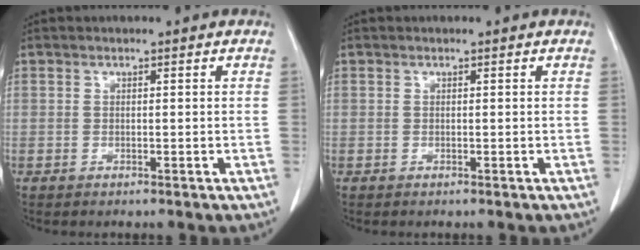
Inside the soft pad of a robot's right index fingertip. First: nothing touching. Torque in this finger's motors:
{"motor_torque": [0.00, 0.00, 0.00, 0.00]}